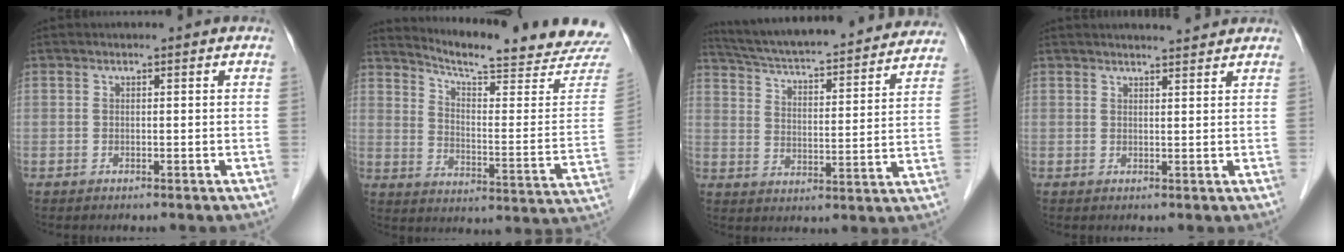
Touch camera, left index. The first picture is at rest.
{"total": 21.7, "force": [20.6, 0.4, 6.6], "torque": [-0.106, -0.104, 0.258]}
{"total": 27.6, "force": [25.0, 3.8, 10.9], "torque": [-0.182, -0.018, 0.333]}
{"total": 4.5, "force": [4.2, 0.2, 1.5], "torque": [-0.023, 0.013, 0.051]}